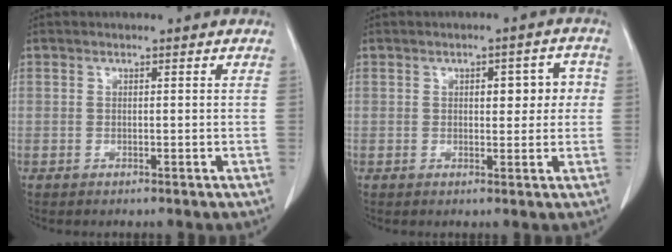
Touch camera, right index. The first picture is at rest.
{"total": 4.9, "force": [0.8, 2.3, 4.3], "torque": [-0.048, 0.020, 0.011]}